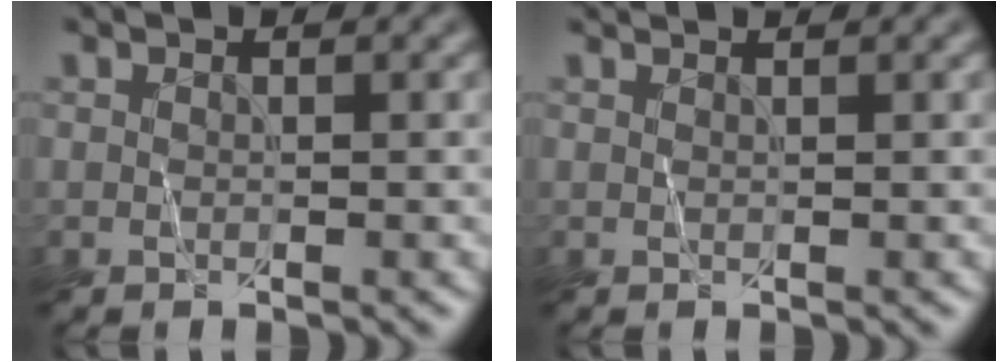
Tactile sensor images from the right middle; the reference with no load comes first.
{"total": 1.2, "force": [1.1, 0.3, 0.5], "torque": [-0.008, 0.000, 0.007]}